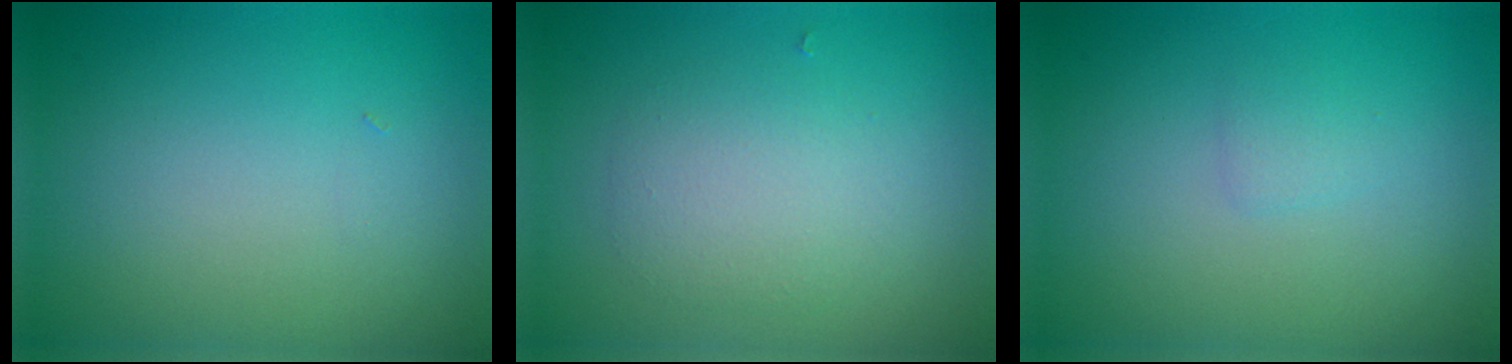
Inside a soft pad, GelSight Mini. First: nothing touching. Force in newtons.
{"total": 3.0, "press": 3.0, "slide": 0.1}
{"total": 0.8, "press": 0.8, "slide": 0.0}